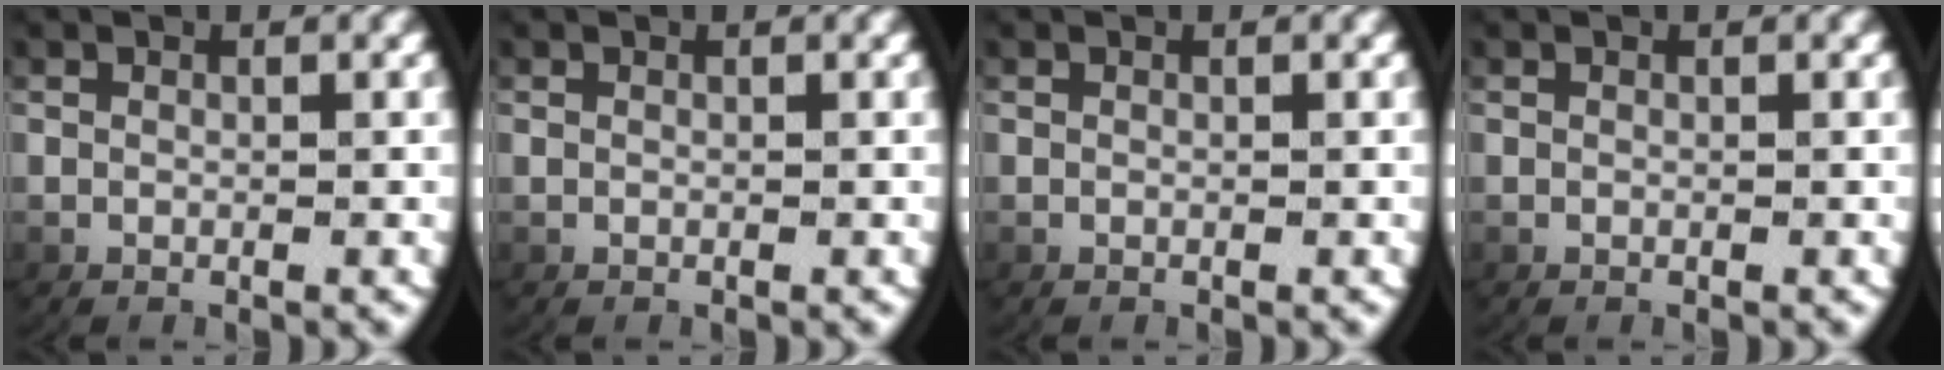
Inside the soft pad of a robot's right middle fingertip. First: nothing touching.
{"total": 0.0}
{"total": 0.0}
{"total": 0.0}